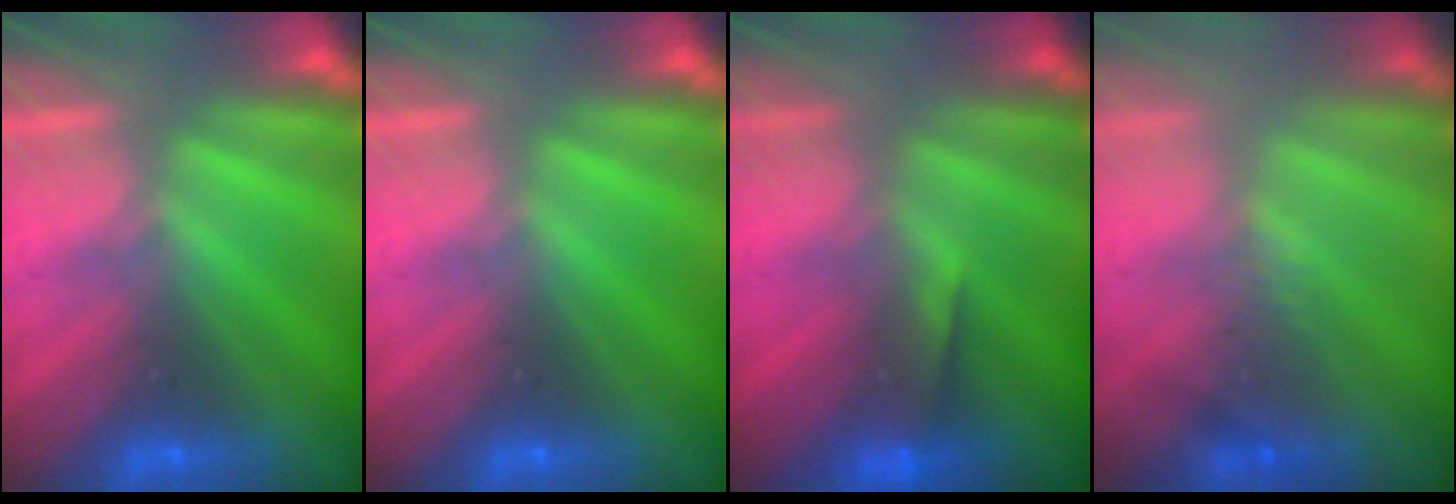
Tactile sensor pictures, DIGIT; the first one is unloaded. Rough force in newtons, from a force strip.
{"total": 0.0}
{"total": 4.6}
{"total": 2.5}